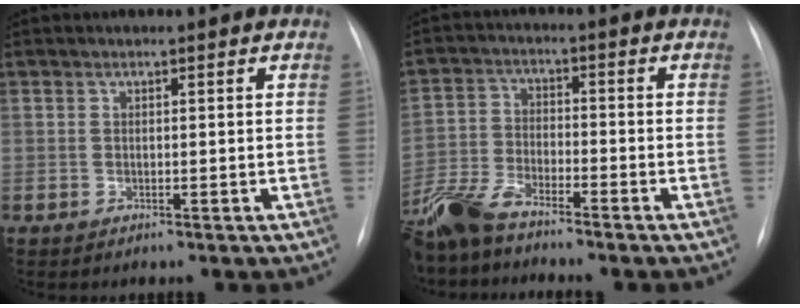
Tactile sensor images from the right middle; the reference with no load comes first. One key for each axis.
{"total": 8.6, "fx": -7.4, "fy": 1.4, "fz": 4.0, "tx": -0.089, "ty": -0.015, "tz": -0.148}